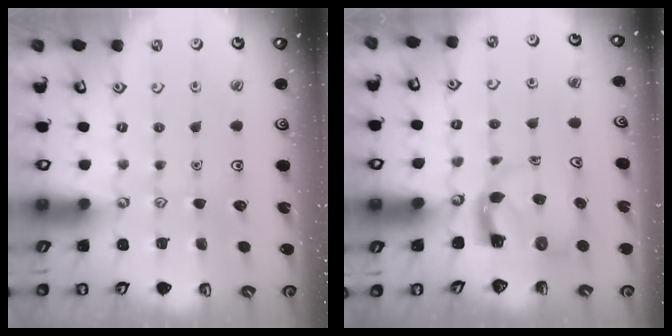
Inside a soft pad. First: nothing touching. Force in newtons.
{"total": 3.8, "press": 3.7, "slide": 0.7}